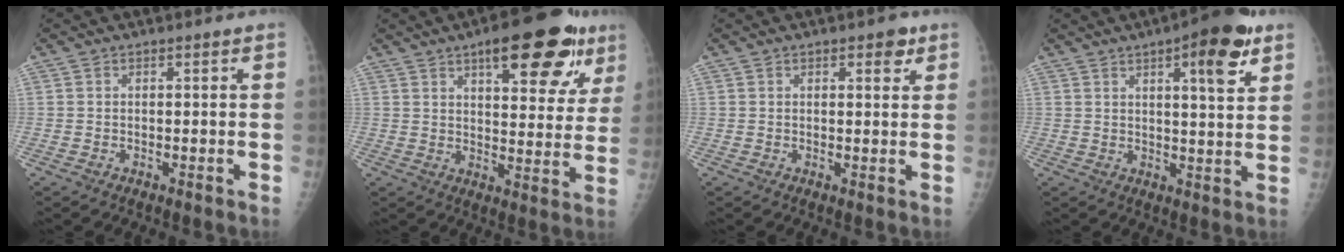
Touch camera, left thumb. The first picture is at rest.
{"total": 18.8, "force": [10.1, 6.9, 14.3], "torque": [-0.159, -0.026, 0.138]}
{"total": 3.1, "force": [1.7, 1.4, 2.1], "torque": [-0.013, -0.005, 0.019]}
{"total": 11.2, "force": [5.8, 2.9, 9.1], "torque": [-0.108, -0.022, 0.073]}